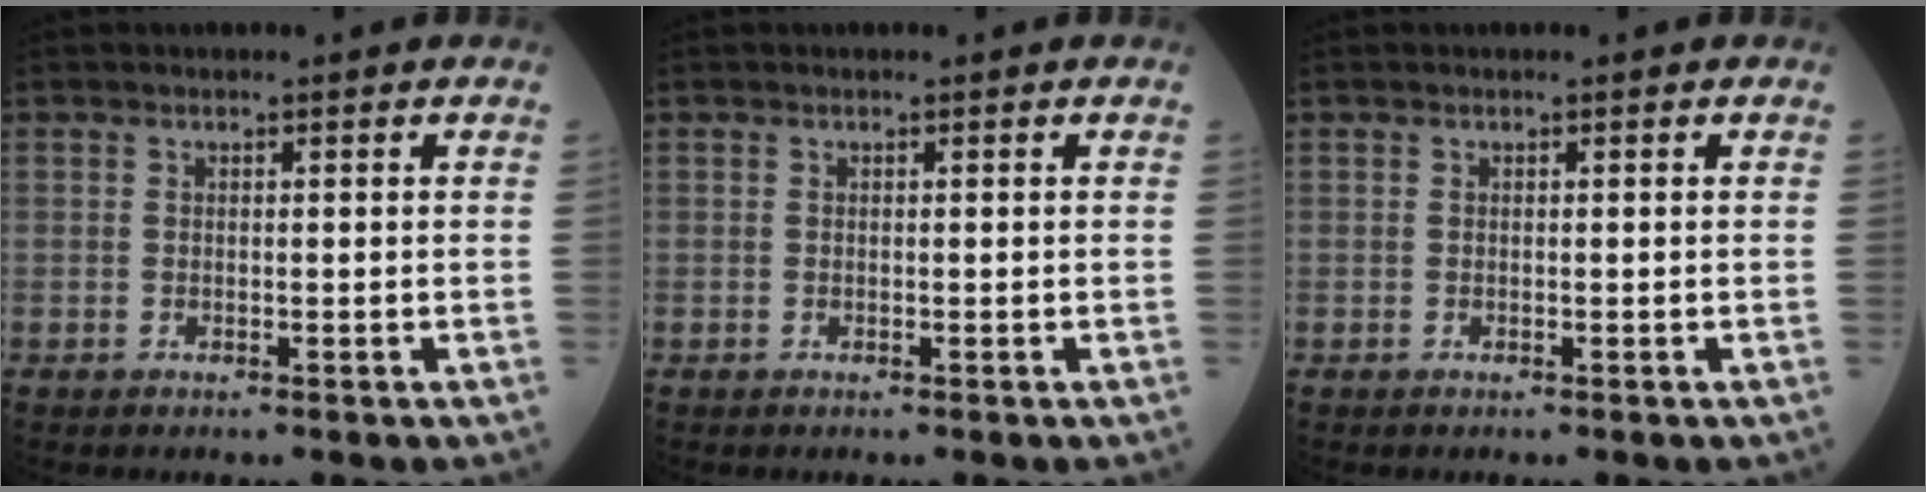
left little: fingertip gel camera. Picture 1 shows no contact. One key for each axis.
{"total": 0.0}
{"total": 0.0}